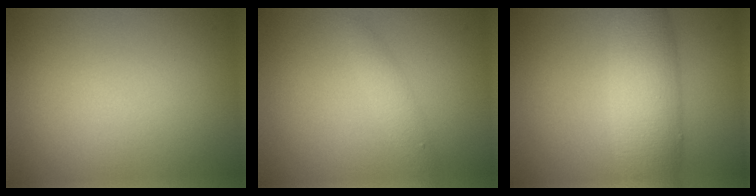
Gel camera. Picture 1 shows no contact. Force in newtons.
{"total": 1.6, "press": 1.6, "slide": 0.1}
{"total": 7.1, "press": 7.1, "slide": 0.2}